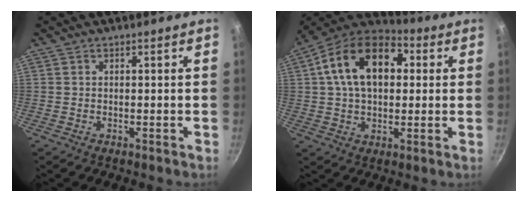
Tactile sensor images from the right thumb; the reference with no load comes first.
{"total": 18.2, "force": [3.8, 11.8, 13.3], "torque": [-0.199, 0.027, 0.045]}